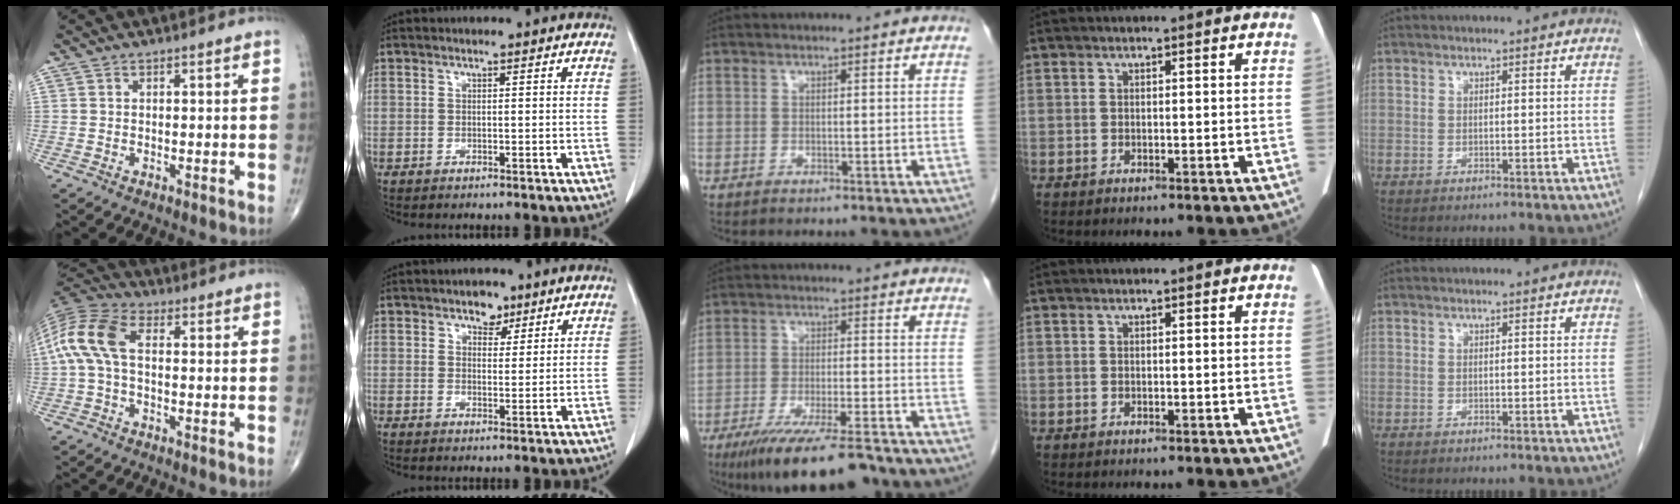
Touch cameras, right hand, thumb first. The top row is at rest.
{"thumb": {"total": 10.7, "force": [0.3, 5.9, 9.0], "torque": [-0.201, 0.030, -0.003]}, "index": {"total": 3.2, "force": [2.1, 2.0, 1.4], "torque": [-0.016, 0.003, 0.031]}, "middle": {"total": 17.3, "force": [-12.9, 8.0, 8.3], "torque": [-0.119, 0.003, -0.162]}}